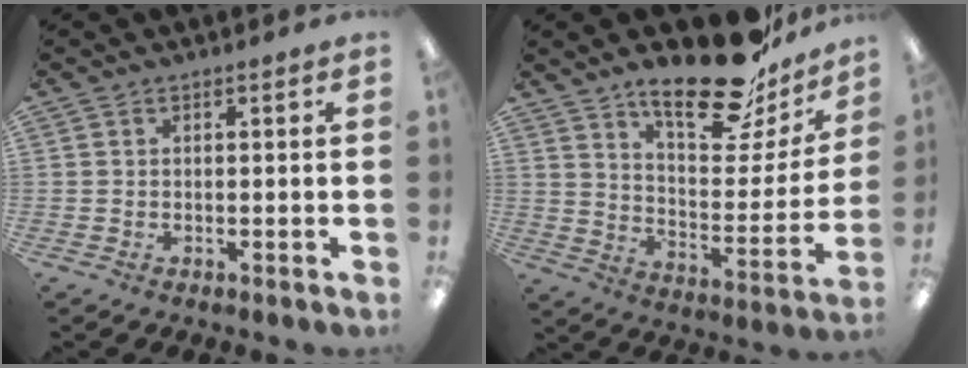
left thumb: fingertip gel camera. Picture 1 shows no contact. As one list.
[{"total": 22.3, "force": [17.3, 7.3, 12.0], "torque": [-0.173, -0.116, 0.287]}]